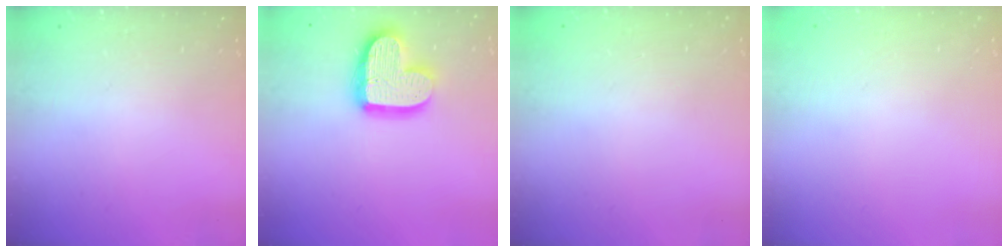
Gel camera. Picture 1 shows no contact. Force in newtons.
{"total": 16.7, "press": 16.6, "slide": 1.2}
{"total": 0.0}
{"total": 0.0}